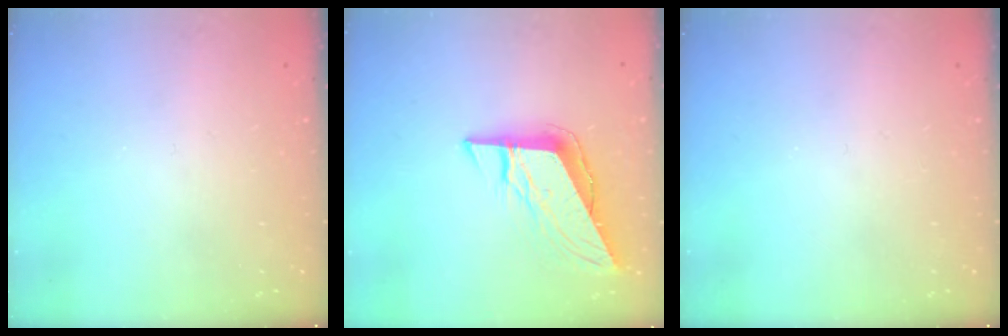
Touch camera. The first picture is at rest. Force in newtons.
{"total": 10.5, "press": 10.5, "slide": 0.9}
{"total": 0.0}